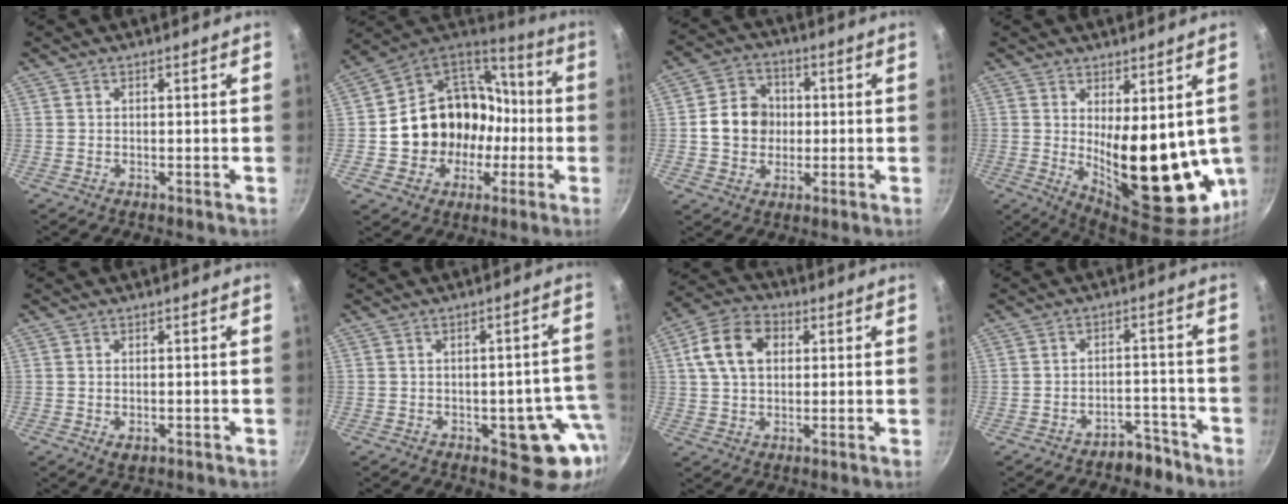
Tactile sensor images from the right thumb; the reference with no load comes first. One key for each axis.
{"total": 21.0, "fx": -2.6, "fy": 18.1, "fz": 10.2, "tx": -0.140, "ty": 0.057, "tz": -0.024}
{"total": 10.1, "fx": 0.1, "fy": 8.8, "fz": 5.0, "tx": -0.052, "ty": 0.016, "tz": -0.008}
{"total": 19.2, "fx": 0.6, "fy": 8.3, "fz": 17.3, "tx": -0.211, "ty": -0.045, "tz": 0.034}
{"total": 2.1, "fx": -0.4, "fy": 1.4, "fz": 1.6, "tx": -0.025, "ty": -0.005, "tz": -0.005}
{"total": 10.3, "fx": -3.1, "fy": 5.4, "fz": 8.1, "tx": -0.038, "ty": 0.022, "tz": -0.035}
{"total": 11.3, "fx": 2.8, "fy": 8.1, "fz": 7.4, "tx": -0.117, "ty": 0.013, "tz": 0.036}
{"total": 5.0, "fx": -4.0, "fy": 2.6, "fz": 1.3, "tx": 0.009, "ty": 0.055, "tz": -0.048}